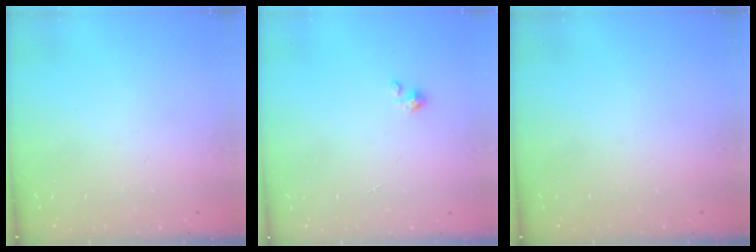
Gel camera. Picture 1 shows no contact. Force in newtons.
{"total": 1.4, "press": 1.4, "slide": 0.3}
{"total": 0.0}